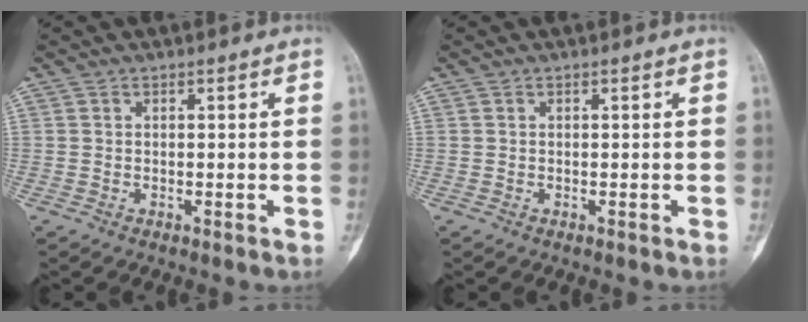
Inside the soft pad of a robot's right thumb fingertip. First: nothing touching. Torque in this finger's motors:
{"motor_torque": [0.09, 0.08, -0.01, 0.00, 0.03]}